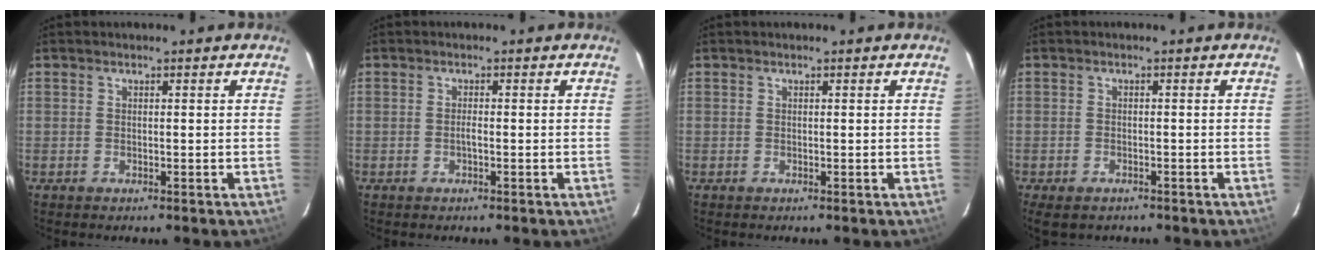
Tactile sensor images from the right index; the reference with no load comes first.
{"total": 0.5, "force": [-0.2, 0.1, 0.4], "torque": [-0.007, 0.003, -0.005]}
{"total": 0.0}
{"total": 4.0, "force": [-3.4, 1.8, 1.1], "torque": [-0.034, -0.016, -0.052]}